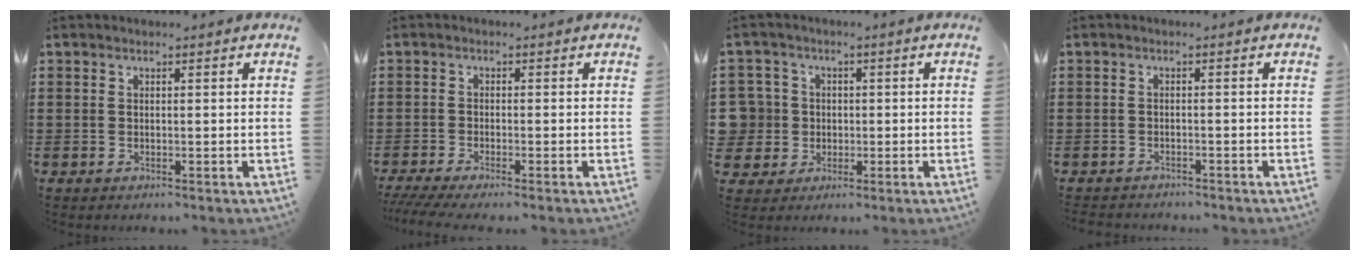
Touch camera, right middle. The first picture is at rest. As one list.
[{"total": 2.1, "force": [-1.7, 0.0, 1.1], "torque": [-0.026, -0.002, -0.037]}, {"total": 5.9, "force": [0.0, 5.9, 0.8], "torque": [-0.056, 0.011, -0.003]}, {"total": 1.3, "force": [-1.3, 0.2, -0.1], "torque": [-0.004, 0.001, -0.030]}]